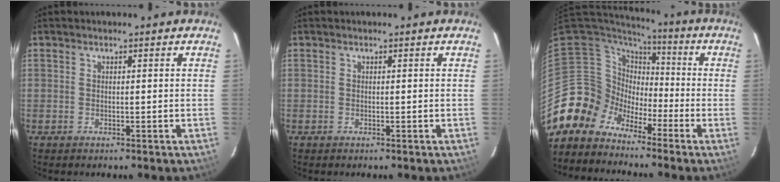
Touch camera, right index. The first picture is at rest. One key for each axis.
{"total": 0.0}
{"total": 8.3, "fx": -5.5, "fy": 6.2, "fz": -0.5, "tx": -0.004, "ty": 0.042, "tz": -0.126}